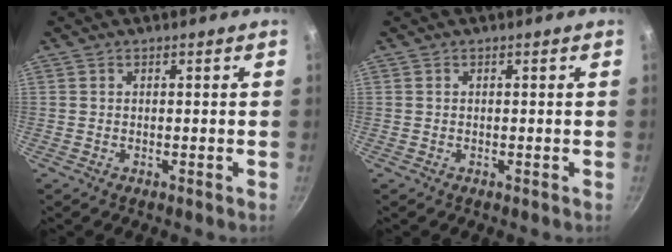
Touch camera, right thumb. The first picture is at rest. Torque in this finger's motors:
{"motor_torque": [-0.16, -0.19, 0.09, 0.03, 0.01]}